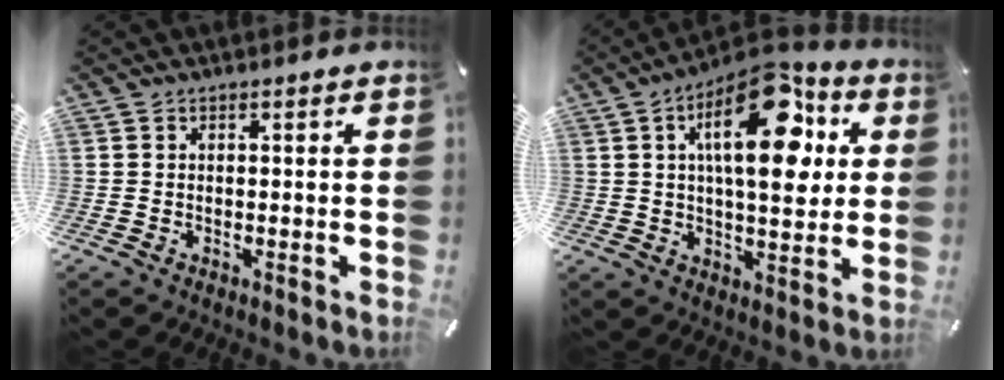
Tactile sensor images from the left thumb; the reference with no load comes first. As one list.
[{"total": 21.0, "force": [7.2, 9.8, 17.2], "torque": [-0.263, -0.021, 0.109]}]